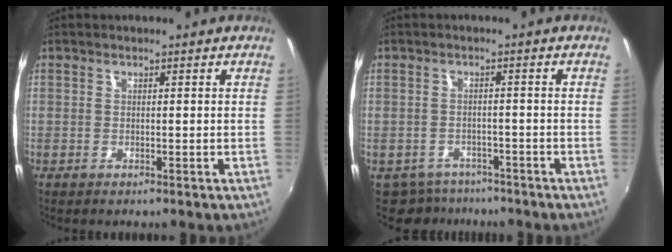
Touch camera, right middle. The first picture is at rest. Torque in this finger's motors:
{"motor_torque": [-0.45, -0.19, -0.05, -0.03]}